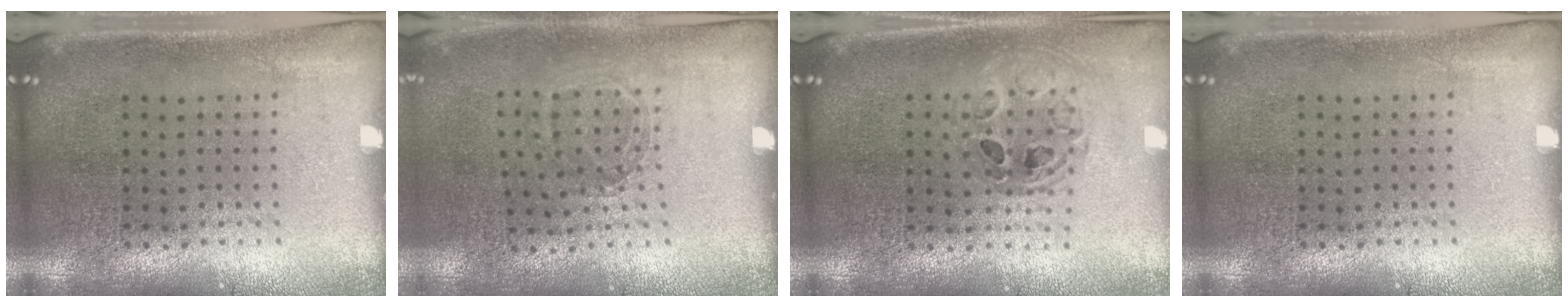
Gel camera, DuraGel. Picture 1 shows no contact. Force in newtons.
{"total": 1.1, "press": 0.9, "slide": 0.6}
{"total": 0.7, "press": 0.7, "slide": 0.1}
{"total": 0.0}